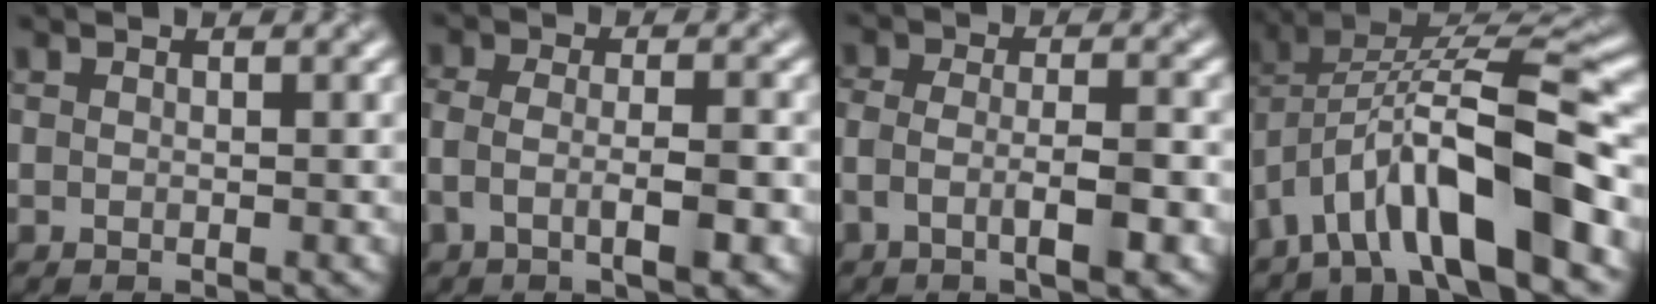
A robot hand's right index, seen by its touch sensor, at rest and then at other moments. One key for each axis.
{"total": 3.9, "fx": -1.6, "fy": 1.2, "fz": 3.3, "tx": -0.069, "ty": 0.005, "tz": -0.034}
{"total": 4.3, "fx": -2.0, "fy": 1.3, "fz": 3.5, "tx": -0.071, "ty": 0.008, "tz": -0.041}
{"total": 10.7, "fx": -4.3, "fy": 3.6, "fz": 9.1, "tx": -0.144, "ty": 0.020, "tz": -0.079}